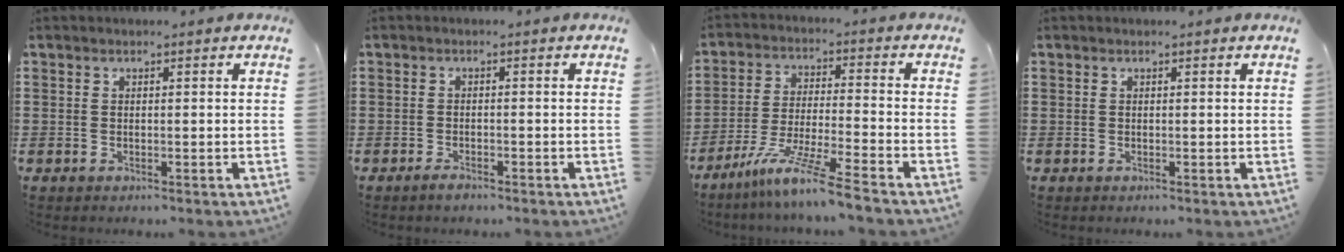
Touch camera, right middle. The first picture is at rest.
{"total": 1.3, "force": [-1.0, 0.3, 0.8], "torque": [-0.018, -0.005, -0.018]}
{"total": 9.2, "force": [-7.5, -0.8, 5.4], "torque": [-0.115, -0.017, -0.151]}
{"total": 0.0}